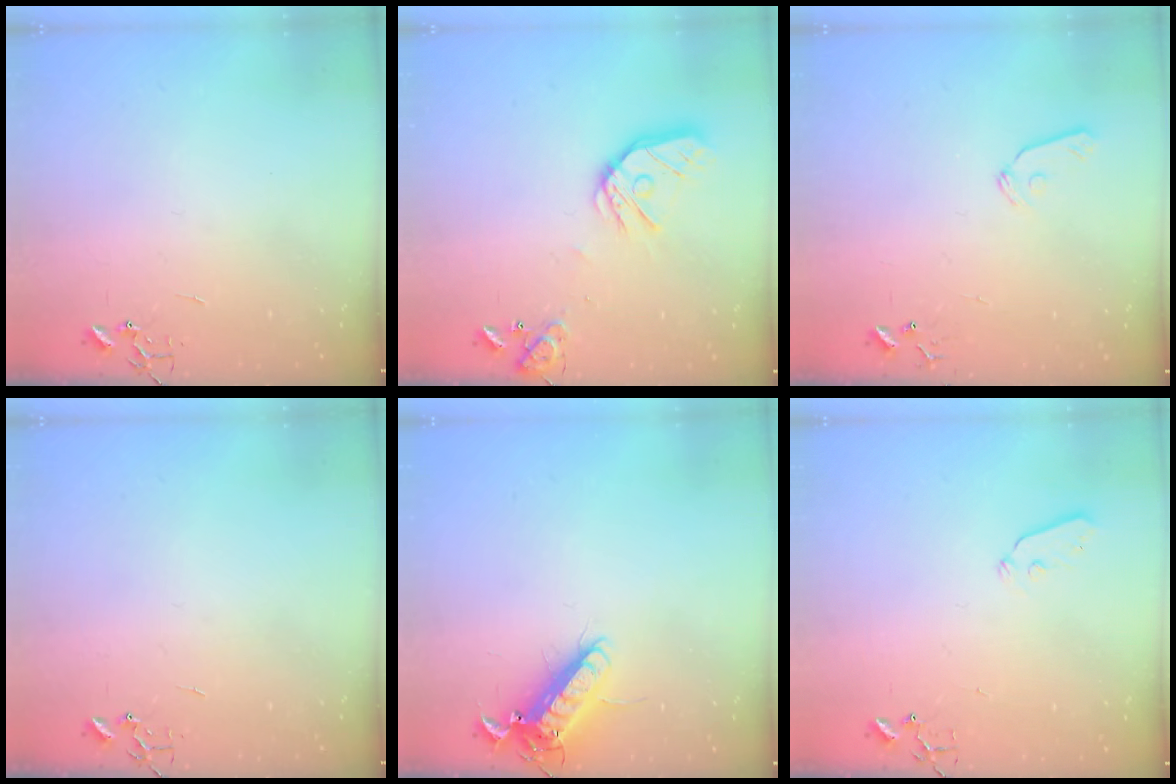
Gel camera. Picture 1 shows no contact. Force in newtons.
{"total": 15.4, "press": 15.3, "slide": 2.1}
{"total": 7.3, "press": 7.3, "slide": 0.7}
{"total": 0.0}
{"total": 13.3, "press": 13.0, "slide": 2.5}
{"total": 4.4, "press": 4.3, "slide": 0.8}